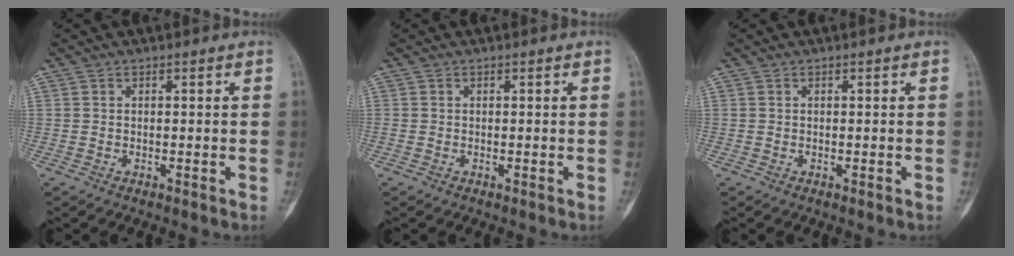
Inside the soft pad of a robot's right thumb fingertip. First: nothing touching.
{"total": 0.0}
{"total": 0.0}